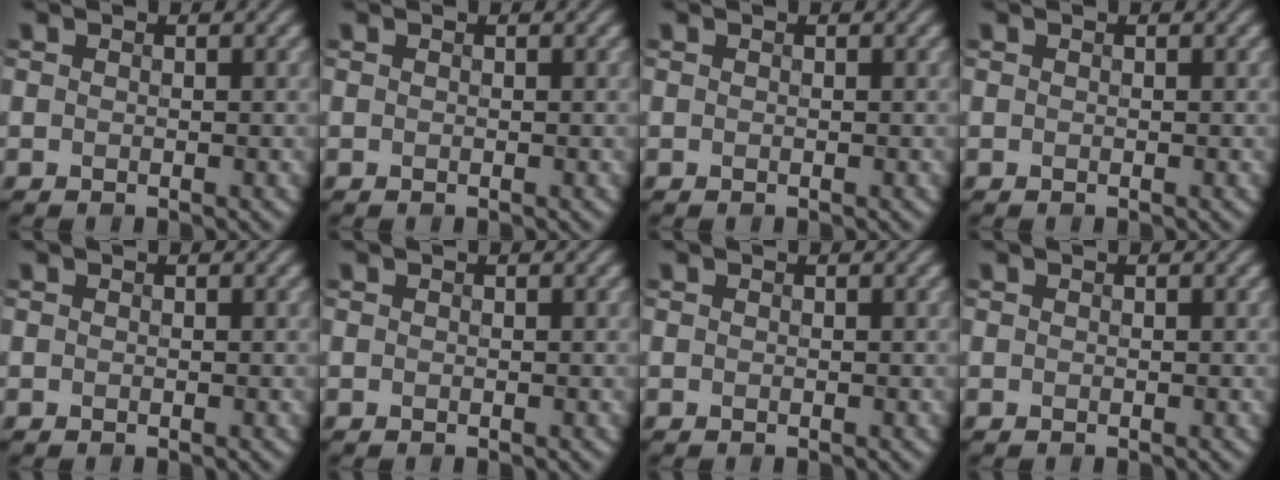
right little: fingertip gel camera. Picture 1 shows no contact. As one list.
[{"total": 0.0}, {"total": 0.0}, {"total": 0.0}, {"total": 0.0}, {"total": 0.0}, {"total": 0.0}, {"total": 0.0}]